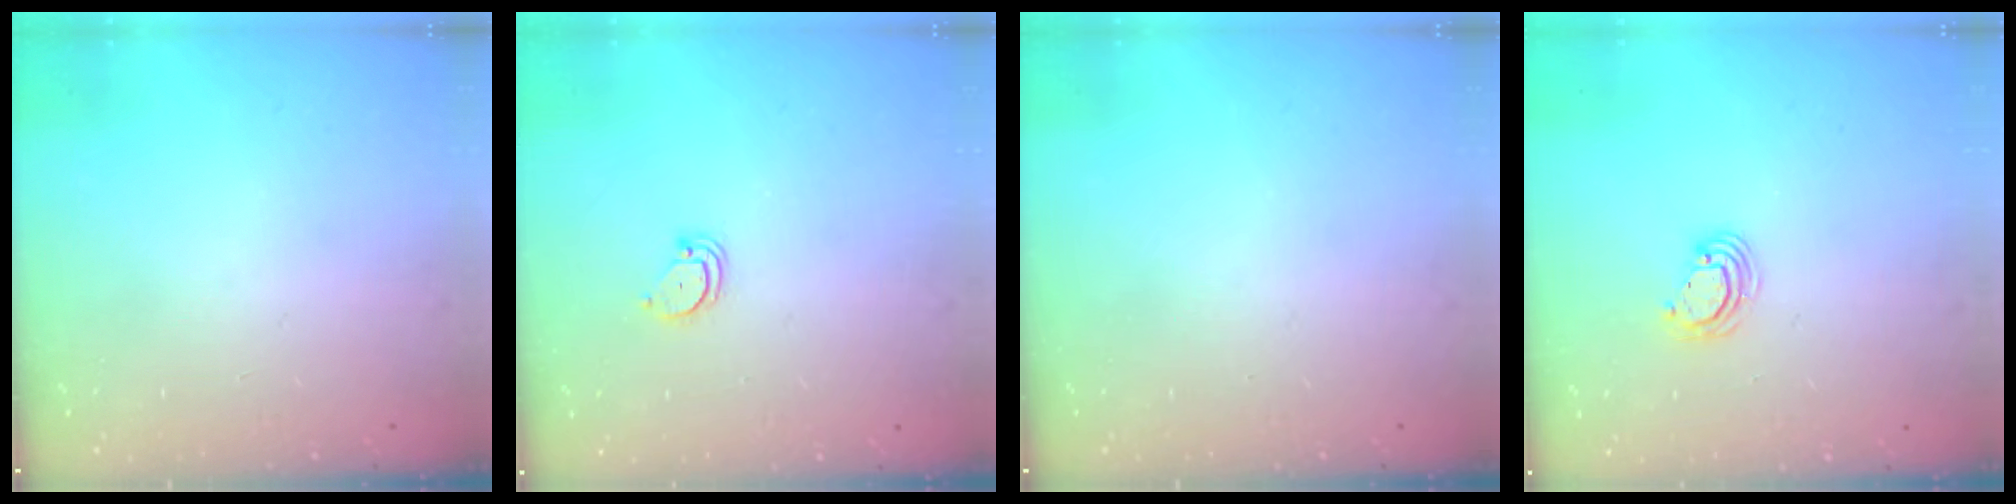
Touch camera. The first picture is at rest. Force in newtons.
{"total": 2.7, "press": 2.7, "slide": 0.2}
{"total": 0.0}
{"total": 4.4, "press": 4.4, "slide": 0.2}